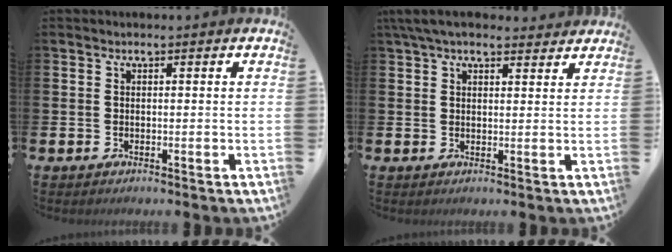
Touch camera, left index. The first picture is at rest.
{"total": 4.8, "force": [4.1, 1.4, 2.0], "torque": [-0.042, -0.010, 0.076]}